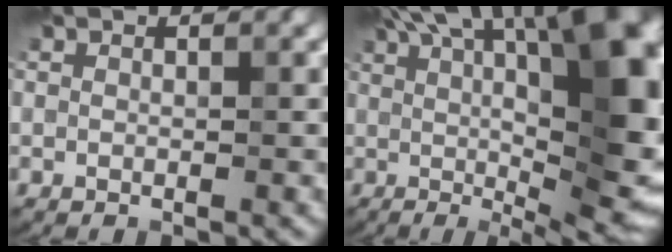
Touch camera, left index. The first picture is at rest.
{"total": 20.0, "force": [4.7, 8.2, 17.6], "torque": [-0.205, 0.058, 0.087]}